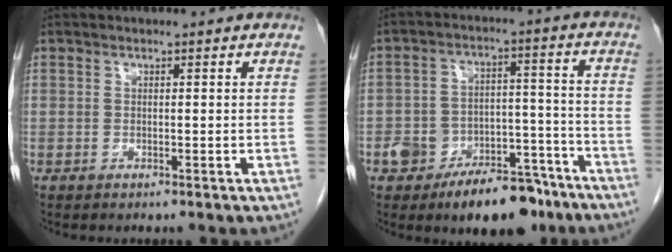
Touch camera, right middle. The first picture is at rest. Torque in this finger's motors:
{"motor_torque": [1.14, -1.00, 0.18, 0.07]}